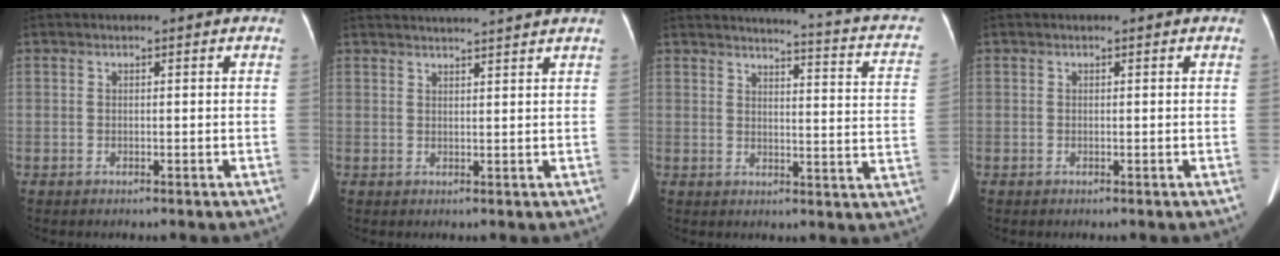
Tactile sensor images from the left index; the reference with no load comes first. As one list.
[{"total": 7.9, "force": [7.5, -1.3, 2.4], "torque": [-0.031, 0.018, 0.090]}, {"total": 13.3, "force": [10.8, 1.5, 7.7], "torque": [-0.101, -0.043, 0.096]}, {"total": 0.0}]